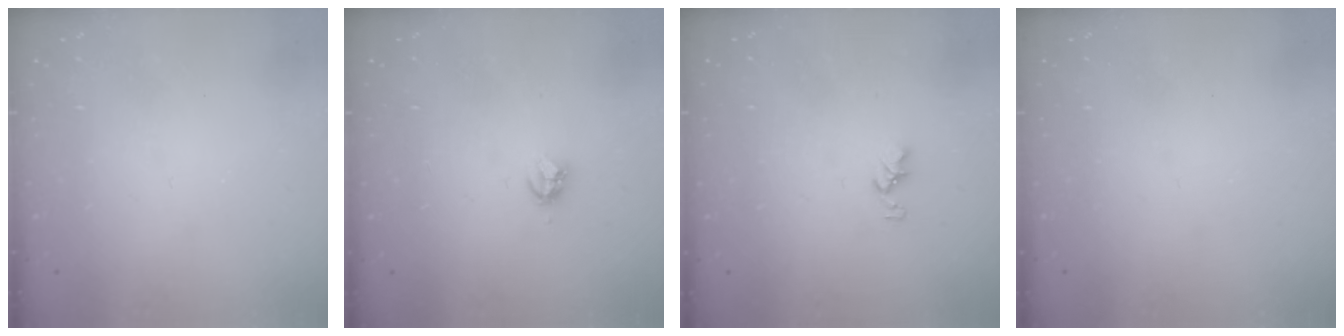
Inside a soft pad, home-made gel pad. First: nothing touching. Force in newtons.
{"total": 3.8, "press": 3.7, "slide": 0.4}
{"total": 3.3, "press": 3.3, "slide": 0.5}
{"total": 0.0}